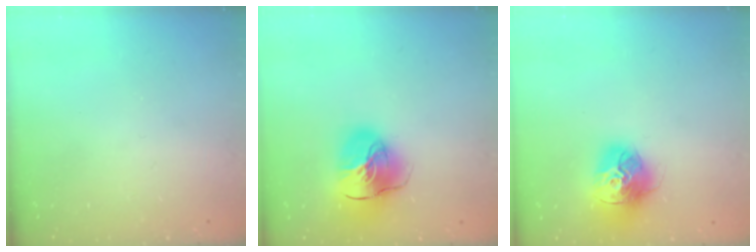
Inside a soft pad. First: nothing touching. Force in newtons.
{"total": 16.5, "press": 16.4, "slide": 2.3}
{"total": 15.4, "press": 15.3, "slide": 1.5}